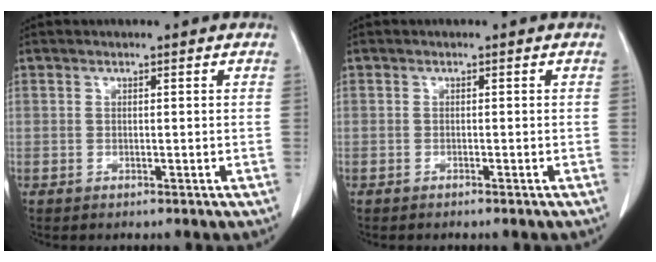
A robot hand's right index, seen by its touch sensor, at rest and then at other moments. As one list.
[{"total": 1.0, "force": [-0.8, 0.0, 0.6], "torque": [-0.007, 0.000, -0.005]}]